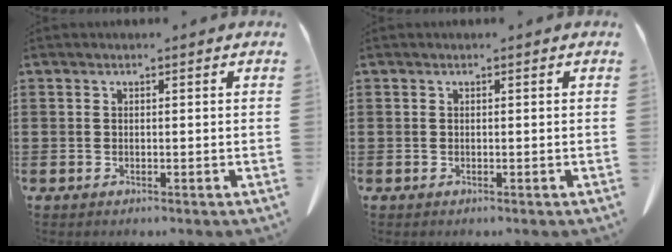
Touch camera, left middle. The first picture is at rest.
{"total": 0.0}